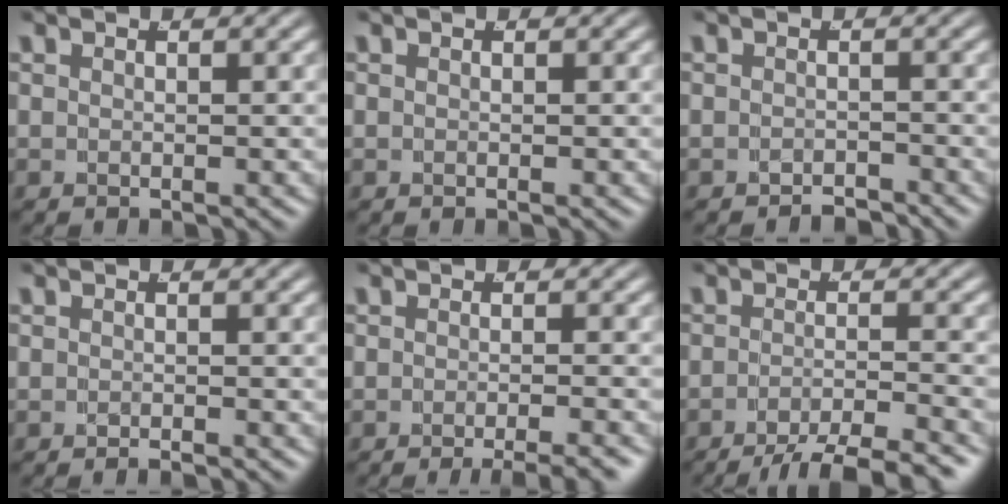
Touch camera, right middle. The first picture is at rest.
{"total": 0.0}
{"total": 2.1, "force": [-2.1, 0.2, 0.1], "torque": [0.003, -0.005, -0.035]}
{"total": 0.9, "force": [-0.9, -0.3, 0.1], "torque": [-0.002, 0.002, -0.018]}
{"total": 4.2, "force": [-3.4, 0.7, 2.3], "torque": [-0.022, 0.004, -0.057]}
{"total": 8.0, "force": [-6.6, 2.2, 4.0], "torque": [-0.049, -0.009, -0.101]}